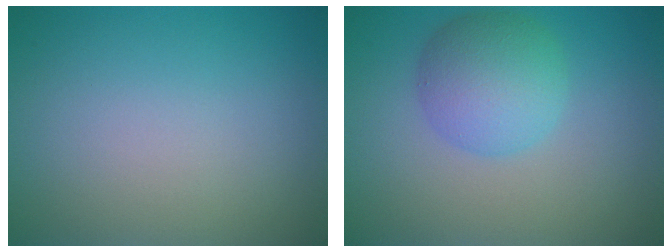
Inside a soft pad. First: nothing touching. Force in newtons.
{"total": 4.8, "press": 4.8, "slide": 0.0}